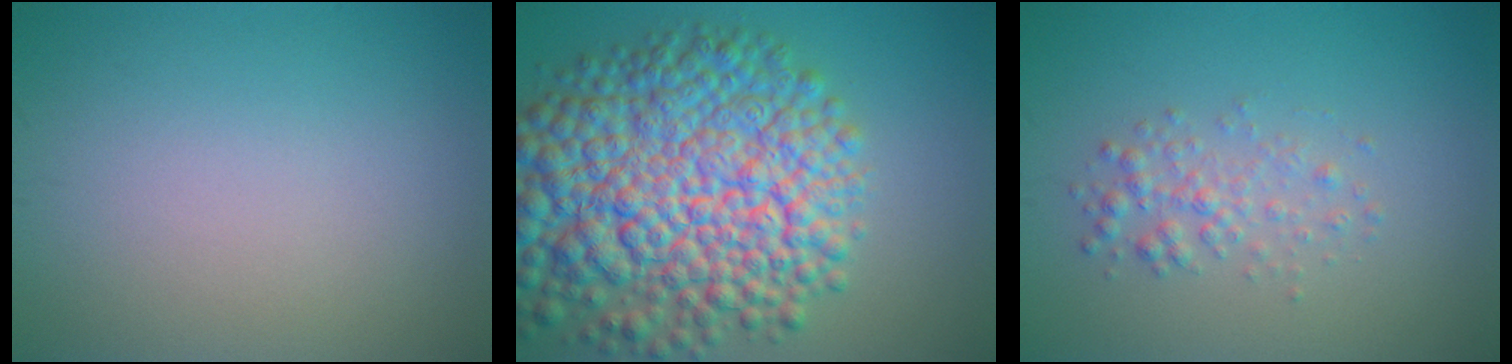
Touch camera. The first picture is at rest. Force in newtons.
{"total": 13.7, "press": 13.7, "slide": 0.5}
{"total": 2.1, "press": 2.1, "slide": 0.0}